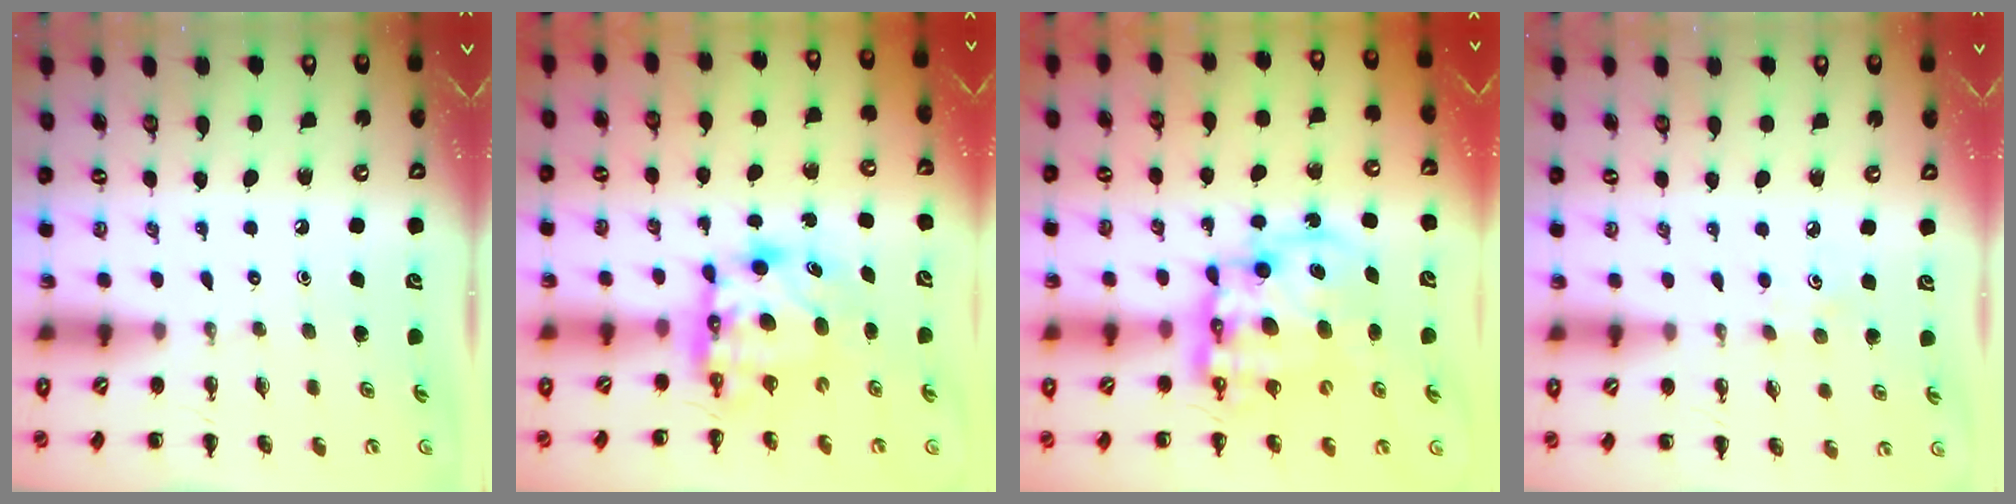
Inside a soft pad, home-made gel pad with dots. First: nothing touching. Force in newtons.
{"total": 6.4, "press": 6.2, "slide": 1.5}
{"total": 12.7, "press": 12.2, "slide": 3.3}
{"total": 3.4, "press": 3.3, "slide": 0.8}